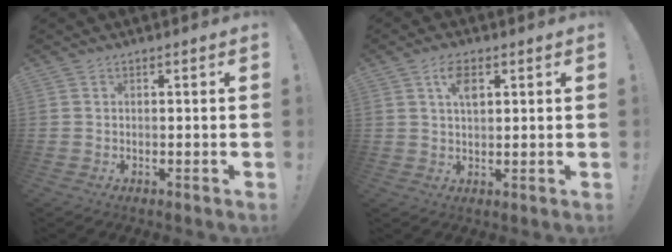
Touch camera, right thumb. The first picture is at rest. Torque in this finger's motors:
{"motor_torque": [0.01, 0.24, -0.14, 0.35, 0.00]}